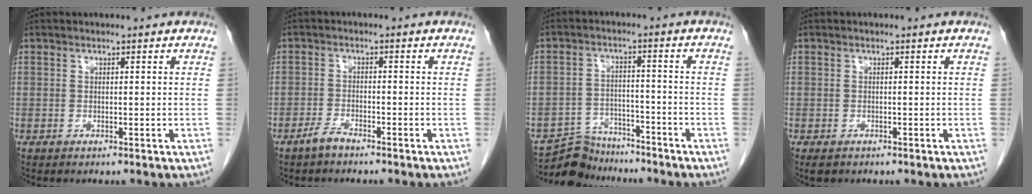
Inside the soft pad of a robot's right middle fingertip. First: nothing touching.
{"total": 2.2, "force": [-1.9, 0.3, 1.1], "torque": [-0.026, -0.001, -0.036]}
{"total": 7.3, "force": [-6.9, 2.3, -0.3], "torque": [0.005, 0.012, -0.122]}
{"total": 1.2, "force": [-0.8, 0.8, 0.5], "torque": [-0.011, 0.000, -0.007]}